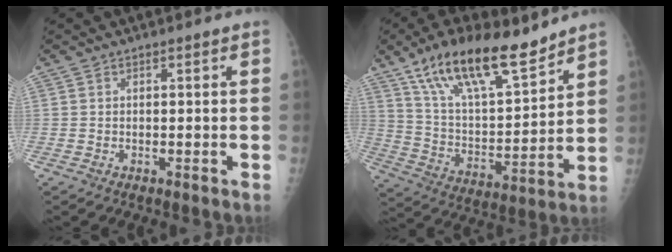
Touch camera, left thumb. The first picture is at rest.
{"total": 20.2, "force": [14.4, 6.5, 12.6], "torque": [-0.190, -0.062, 0.260]}